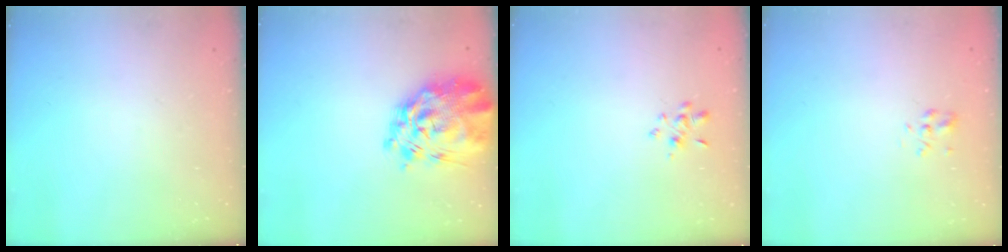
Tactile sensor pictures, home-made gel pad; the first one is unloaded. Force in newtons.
{"total": 8.4, "press": 7.6, "slide": 3.4}
{"total": 2.3, "press": 2.2, "slide": 0.7}
{"total": 1.4, "press": 1.2, "slide": 0.7}